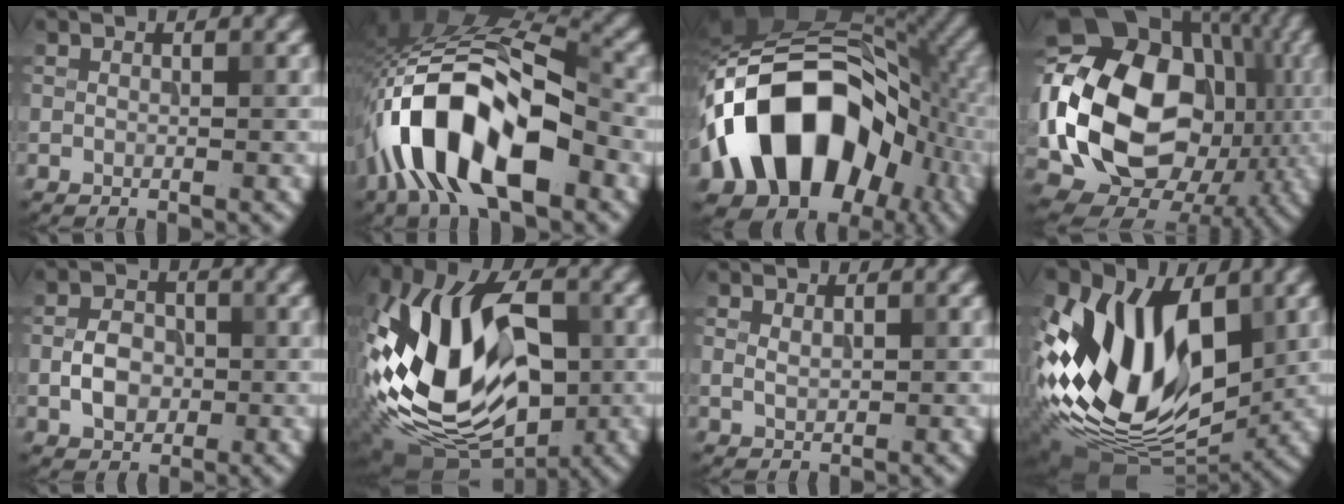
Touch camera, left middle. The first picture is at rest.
{"total": 14.2, "force": [-5.4, 6.6, 11.3], "torque": [-0.201, 0.015, -0.101]}
{"total": 17.1, "force": [-4.8, 11.7, 11.6], "torque": [-0.181, 0.017, -0.098]}
{"total": 17.1, "force": [-1.5, 13.2, 10.8], "torque": [-0.191, -0.006, -0.034]}
{"total": 3.5, "force": [-0.6, 2.6, 2.2], "torque": [-0.036, 0.007, -0.014]}
{"total": 16.6, "force": [-2.7, 10.6, 12.4], "torque": [-0.260, 0.000, -0.052]}
{"total": 1.4, "force": [0.4, 1.1, 0.9], "torque": [-0.012, 0.004, 0.009]}
{"total": 14.2, "force": [-0.2, 9.0, 11.0], "torque": [-0.219, 0.004, -0.024]}